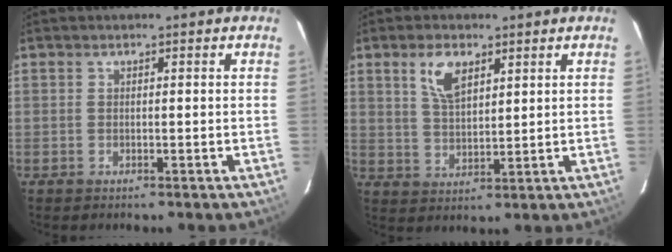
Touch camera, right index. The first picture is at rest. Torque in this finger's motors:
{"motor_torque": [0.42, 0.36, 0.35, 0.09]}